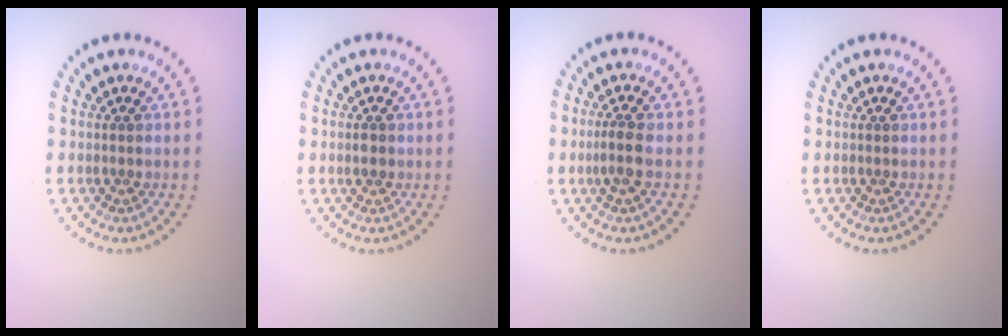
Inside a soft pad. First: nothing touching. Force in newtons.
{"total": 1.3, "press": 1.3, "slide": 0.1}
{"total": 2.1, "press": 1.8, "slide": 1.0}
{"total": 0.0}